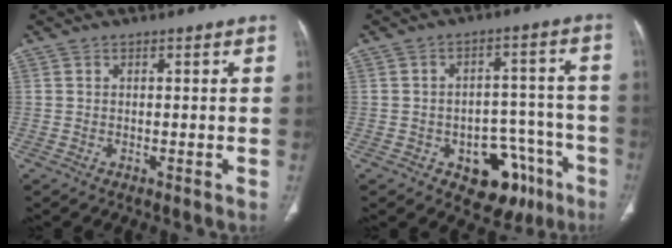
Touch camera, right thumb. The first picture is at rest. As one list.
[{"total": 11.6, "force": [-6.4, 7.3, 6.3], "torque": [-0.039, 0.052, -0.082]}]